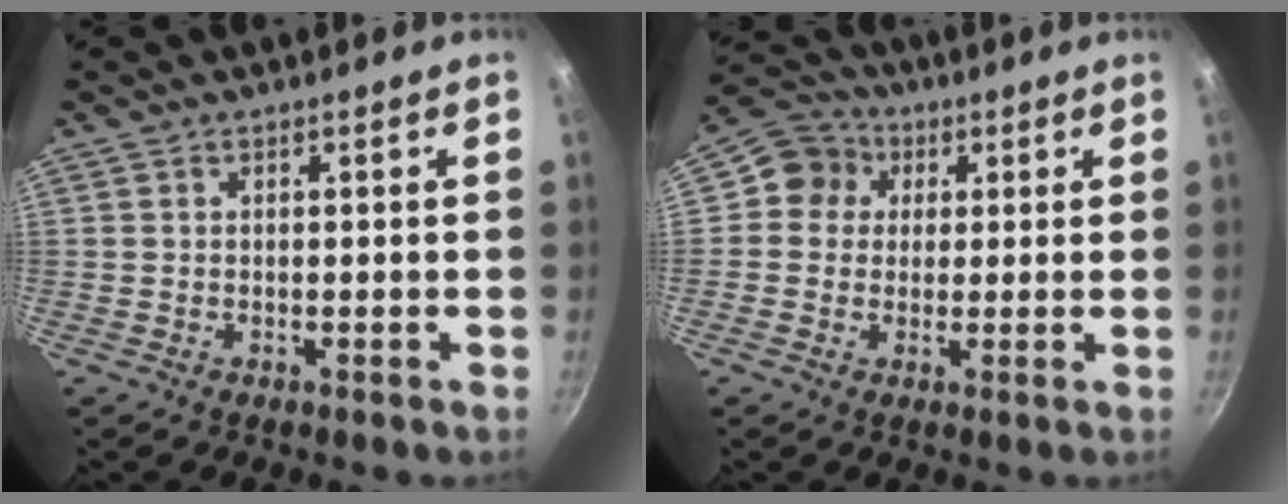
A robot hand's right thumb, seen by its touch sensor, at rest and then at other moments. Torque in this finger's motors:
{"motor_torque": [-0.35, -0.33, -0.25, -0.06, 0.05]}